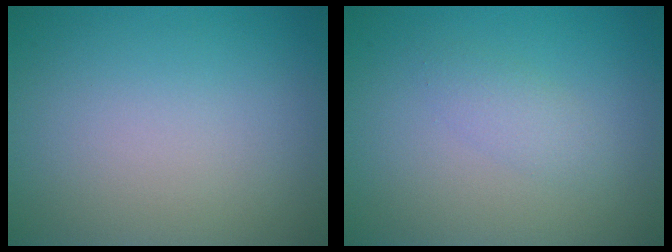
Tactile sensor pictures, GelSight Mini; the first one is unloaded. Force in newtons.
{"total": 1.5, "press": 1.5, "slide": 0.1}